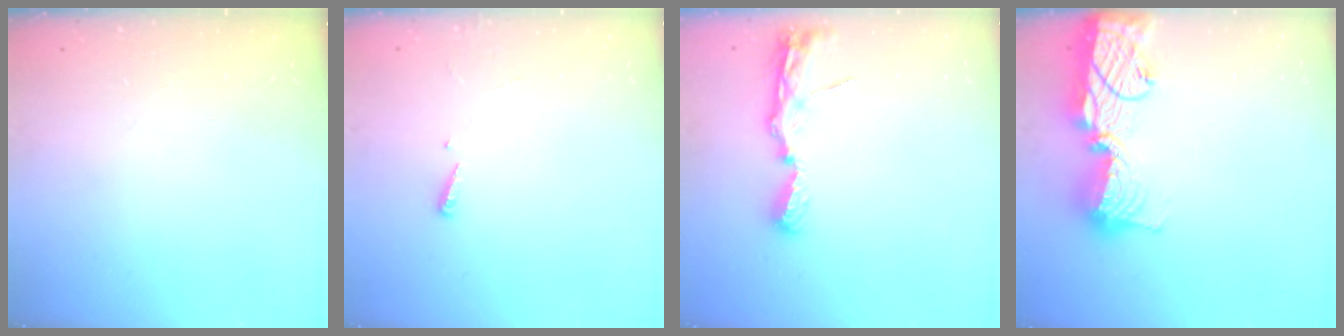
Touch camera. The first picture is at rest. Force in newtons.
{"total": 2.4, "press": 2.4, "slide": 0.2}
{"total": 7.6, "press": 7.6, "slide": 0.9}
{"total": 17.5, "press": 17.4, "slide": 1.3}